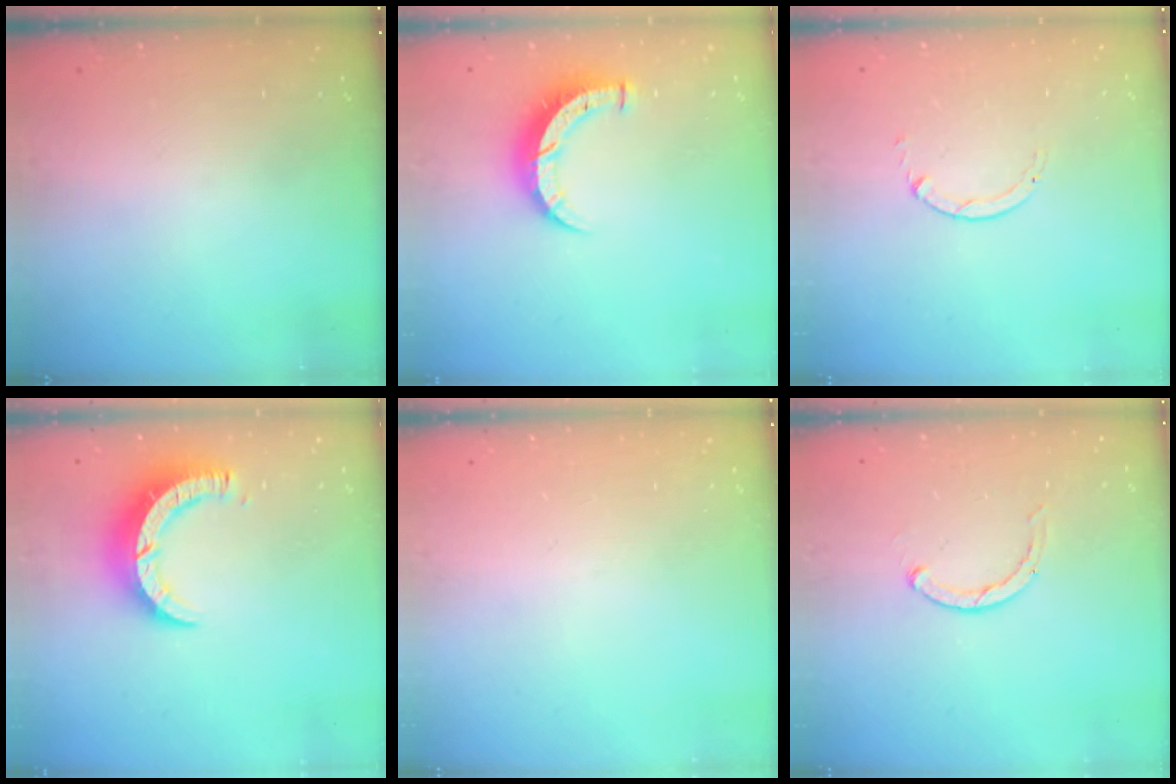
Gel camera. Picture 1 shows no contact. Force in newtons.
{"total": 7.2, "press": 7.2, "slide": 0.3}
{"total": 0.7, "press": 0.7, "slide": 0.1}
{"total": 9.3, "press": 9.3, "slide": 0.8}
{"total": 0.0}
{"total": 2.3, "press": 2.3, "slide": 0.3}